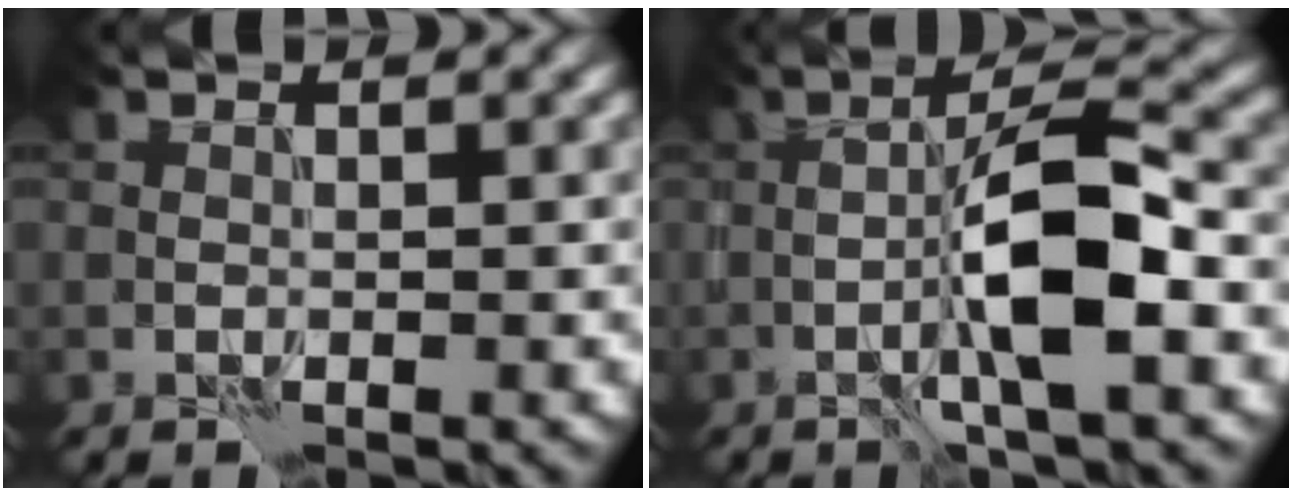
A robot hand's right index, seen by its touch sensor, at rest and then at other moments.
{"total": 5.8, "force": [-1.0, 0.7, 5.7], "torque": [-0.114, 0.009, -0.026]}